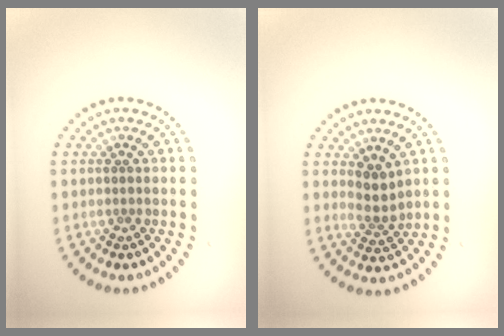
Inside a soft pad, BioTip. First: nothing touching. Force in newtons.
{"total": 2.2, "press": 1.8, "slide": 1.3}